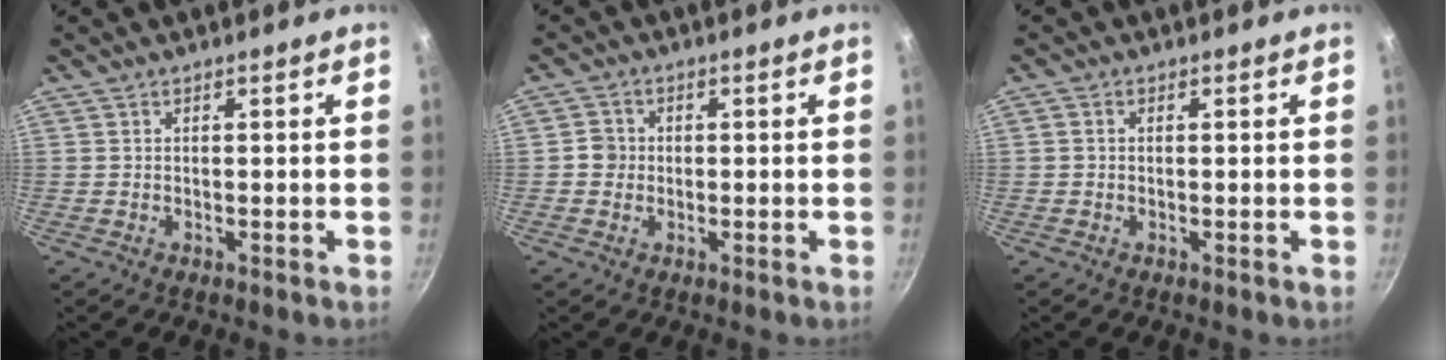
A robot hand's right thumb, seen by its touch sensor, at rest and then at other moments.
{"total": 2.9, "force": [-0.3, 2.8, 0.9], "torque": [0.001, 0.009, -0.011]}
{"total": 1.0, "force": [0.0, 0.8, 0.6], "torque": [-0.010, 0.005, 0.000]}